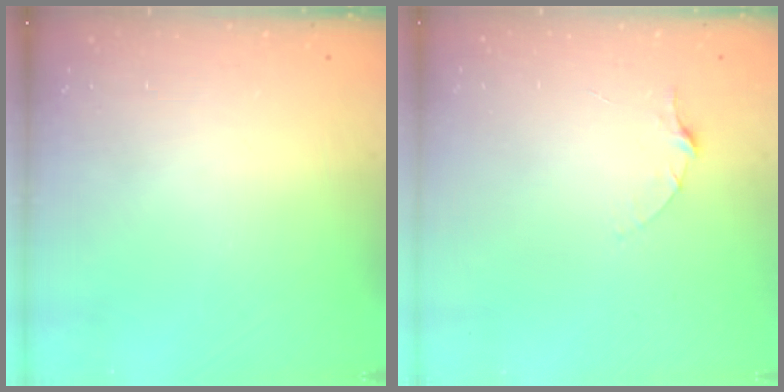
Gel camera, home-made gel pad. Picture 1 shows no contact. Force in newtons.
{"total": 5.2, "press": 5.2, "slide": 0.5}